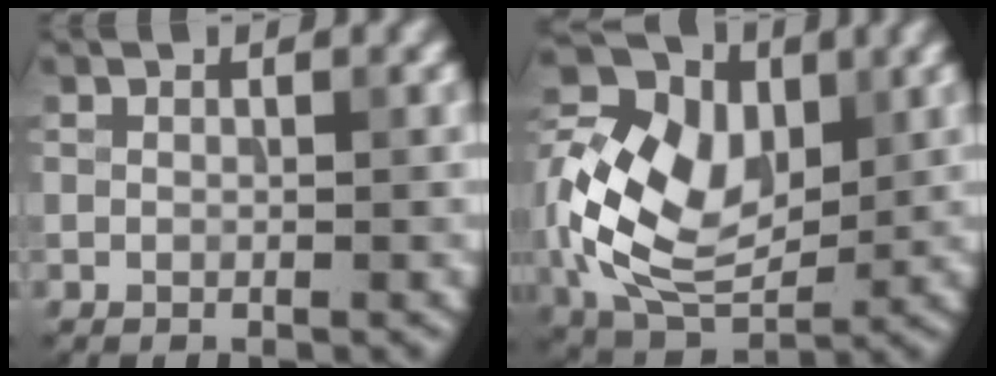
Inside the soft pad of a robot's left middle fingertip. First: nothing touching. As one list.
[{"total": 12.4, "force": [1.3, 8.7, 8.8], "torque": [-0.196, 0.024, 0.041]}]